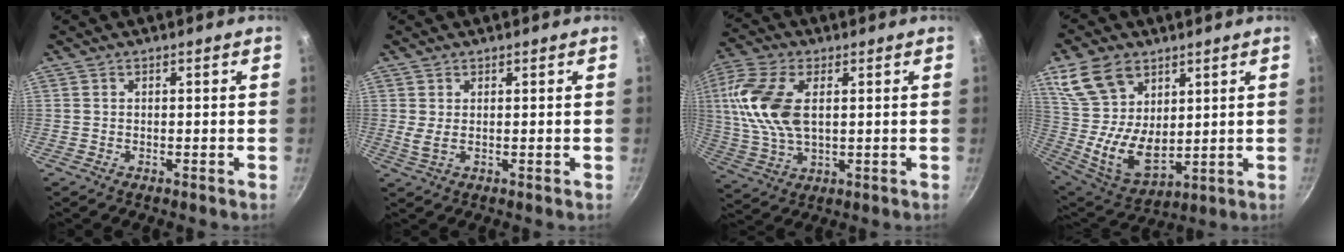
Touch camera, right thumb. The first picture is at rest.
{"total": 1.9, "force": [0.6, 0.5, 1.8], "torque": [-0.037, -0.008, 0.014]}
{"total": 14.0, "force": [2.7, 7.7, 11.4], "torque": [-0.229, 0.000, 0.047]}
{"total": 16.4, "force": [7.8, 10.5, 9.8], "torque": [-0.175, -0.040, 0.168]}